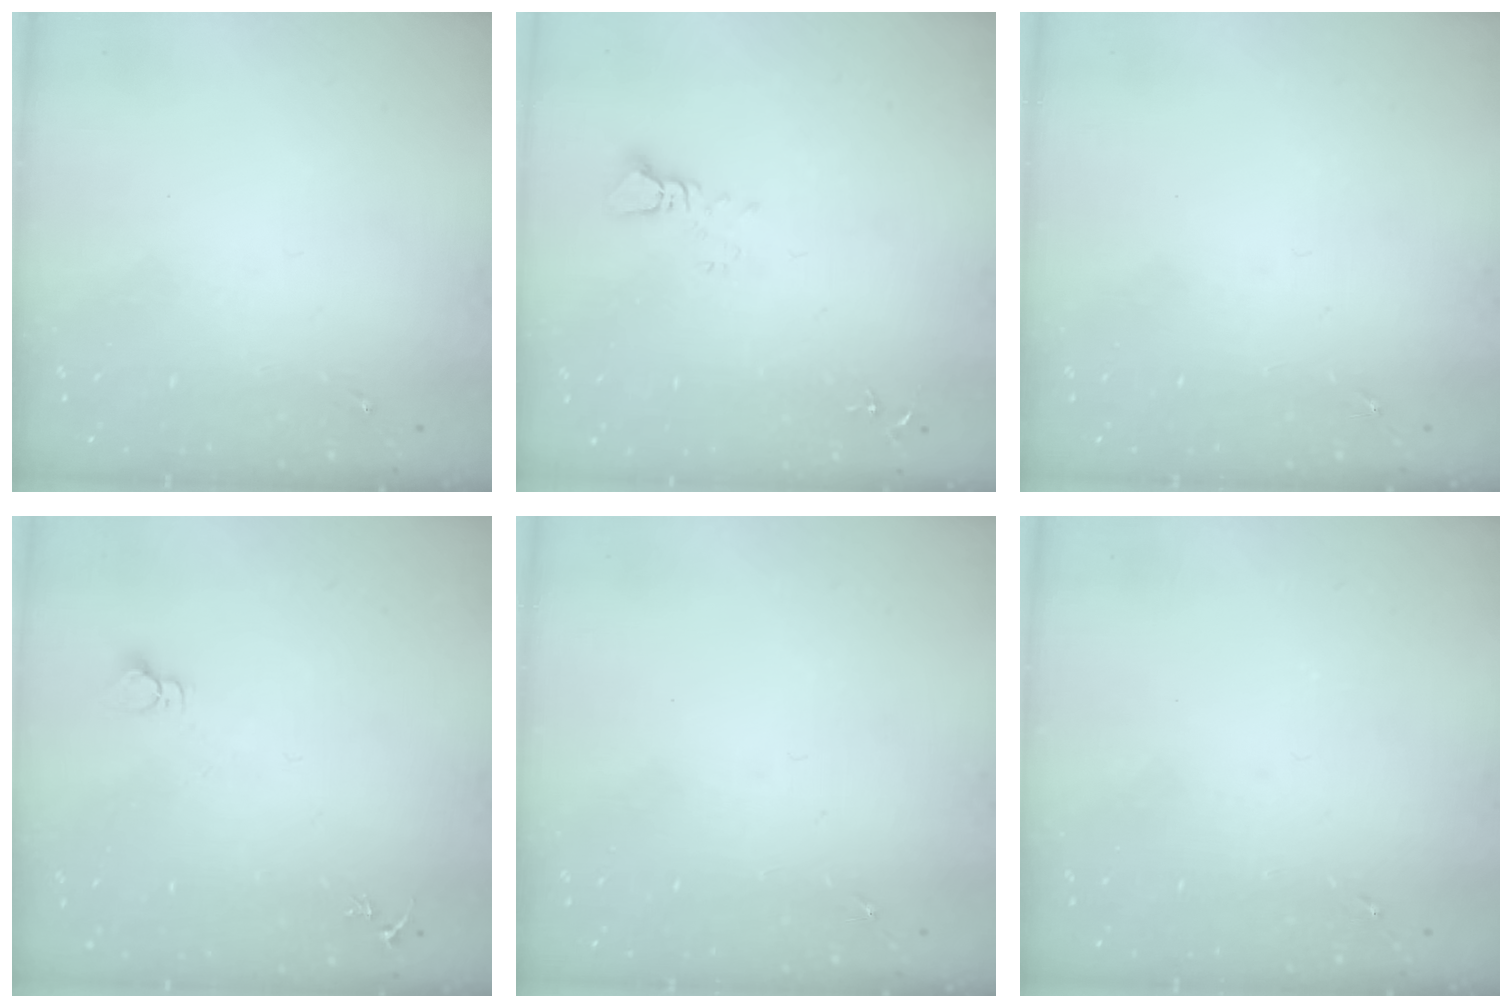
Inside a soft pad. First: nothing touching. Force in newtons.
{"total": 2.5, "press": 2.5, "slide": 0.1}
{"total": 0.0}
{"total": 2.7, "press": 2.7, "slide": 0.2}
{"total": 0.0}
{"total": 0.0}